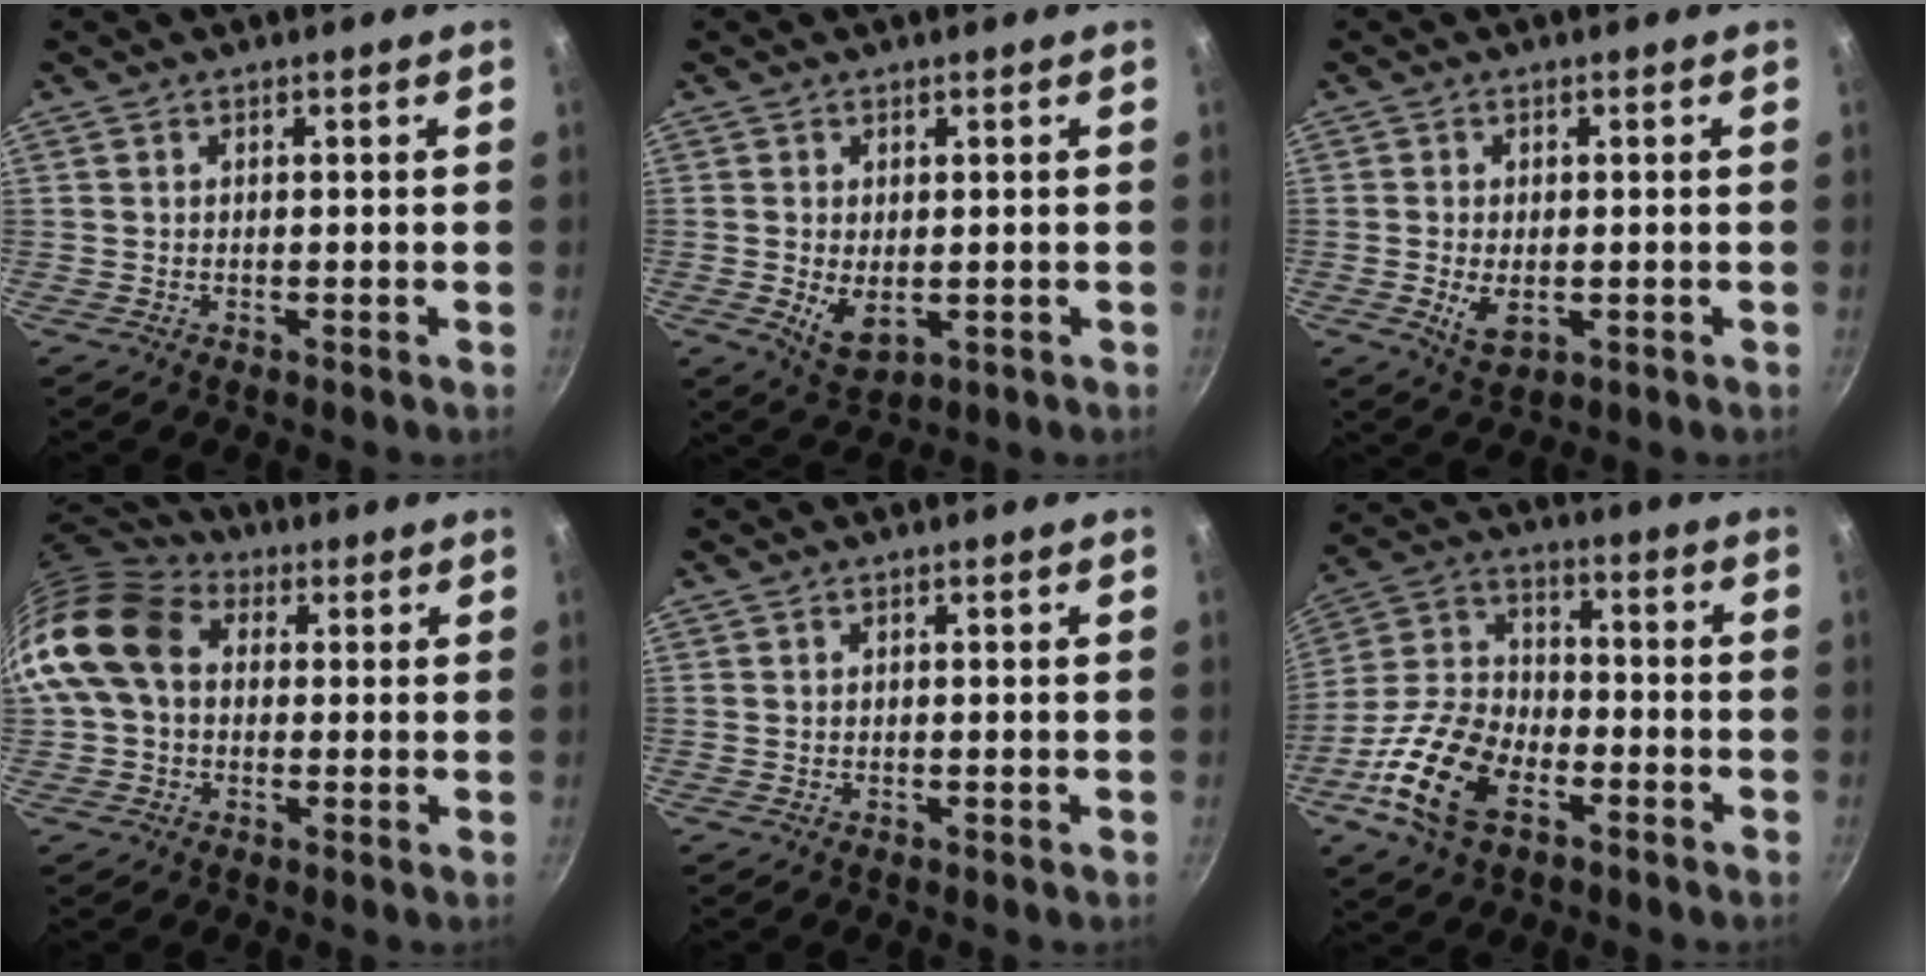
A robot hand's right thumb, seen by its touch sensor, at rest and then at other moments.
{"total": 5.6, "force": [-0.4, 3.6, 4.3], "torque": [-0.068, -0.017, 0.005]}
{"total": 4.8, "force": [-0.8, 3.0, 3.7], "torque": [-0.064, -0.009, -0.006]}
{"total": 14.3, "force": [1.6, 10.8, 9.3], "torque": [-0.165, 0.027, 0.012]}
{"total": 0.0}
{"total": 16.7, "force": [-7.4, 9.8, 11.3], "torque": [-0.215, 0.035, -0.151]}